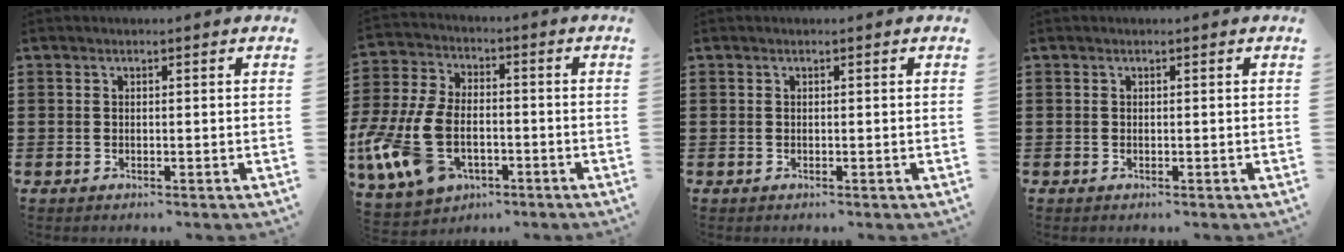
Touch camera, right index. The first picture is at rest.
{"total": 12.7, "force": [-4.4, 7.7, 9.1], "torque": [-0.233, 0.000, -0.085]}
{"total": 0.0}
{"total": 0.0}